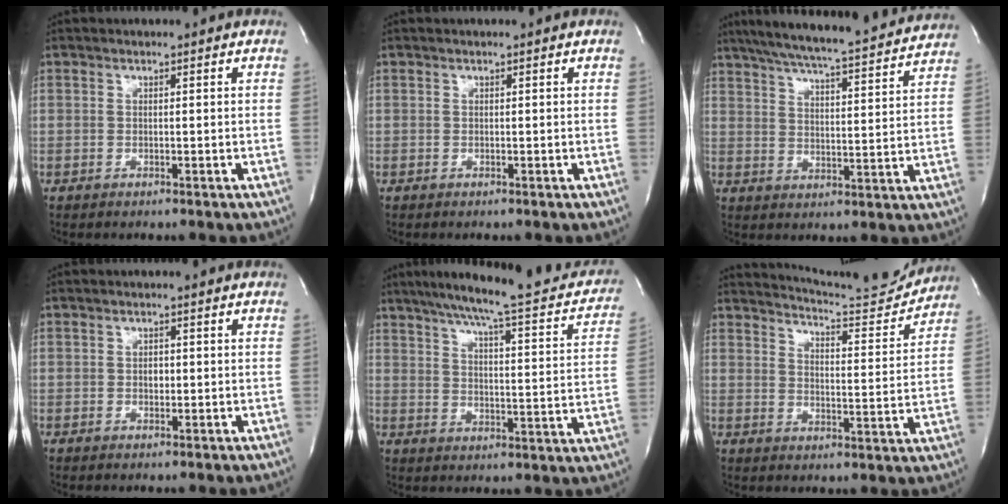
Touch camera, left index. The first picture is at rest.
{"total": 0.0}
{"total": 22.2, "force": [20.0, 1.7, 9.6], "torque": [-0.163, -0.010, 0.268]}
{"total": 1.2, "force": [-0.4, 0.8, 0.8], "torque": [-0.014, -0.003, -0.006]}
{"total": 23.3, "force": [19.9, 3.3, 11.7], "torque": [-0.171, -0.022, 0.246]}
{"total": 12.7, "force": [12.5, -0.3, 1.9], "torque": [-0.035, -0.045, 0.165]}